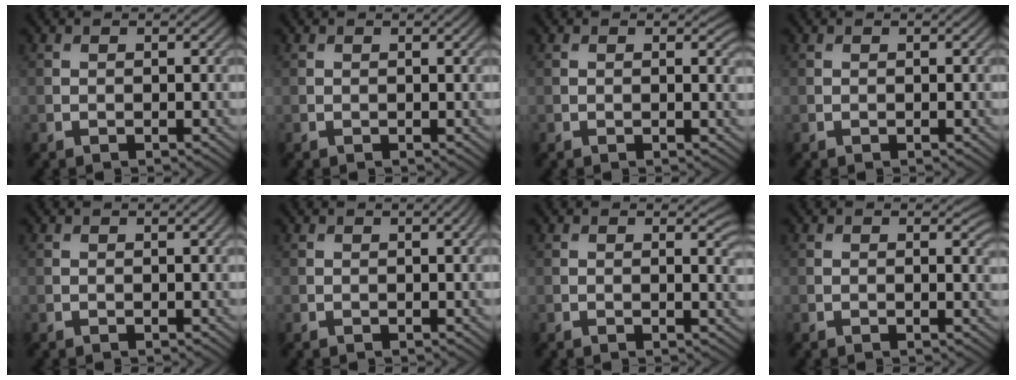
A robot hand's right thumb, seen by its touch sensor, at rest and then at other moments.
{"total": 0.7, "force": [0.2, 0.1, 0.6], "torque": [-0.008, 0.003, 0.003]}
{"total": 0.9, "force": [0.2, 0.3, 0.8], "torque": [-0.008, -0.006, 0.002]}
{"total": 0.0}
{"total": 1.0, "force": [0.3, 0.1, 0.9], "torque": [-0.014, 0.004, 0.004]}
{"total": 1.4, "force": [0.4, 0.2, 1.3], "torque": [-0.017, 0.005, 0.005]}
{"total": 2.0, "force": [0.7, 0.6, 1.8], "torque": [-0.021, -0.005, 0.010]}
{"total": 1.2, "force": [0.3, 0.4, 1.1], "torque": [-0.013, -0.006, 0.003]}